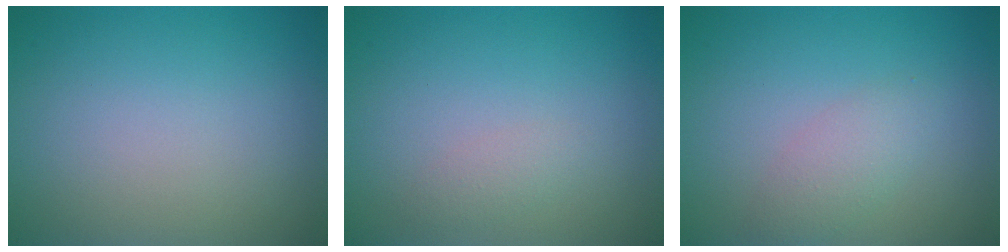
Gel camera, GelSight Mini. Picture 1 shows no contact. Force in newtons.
{"total": 1.0, "press": 1.0, "slide": 0.0}
{"total": 2.1, "press": 2.1, "slide": 0.0}